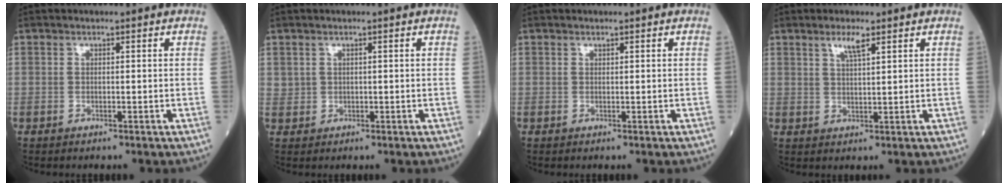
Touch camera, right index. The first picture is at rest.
{"total": 1.2, "force": [0.6, 1.0, 0.1], "torque": [0.008, 0.002, 0.007]}
{"total": 0.0}
{"total": 3.0, "force": [1.9, 0.2, 2.3], "torque": [-0.048, 0.000, 0.037]}